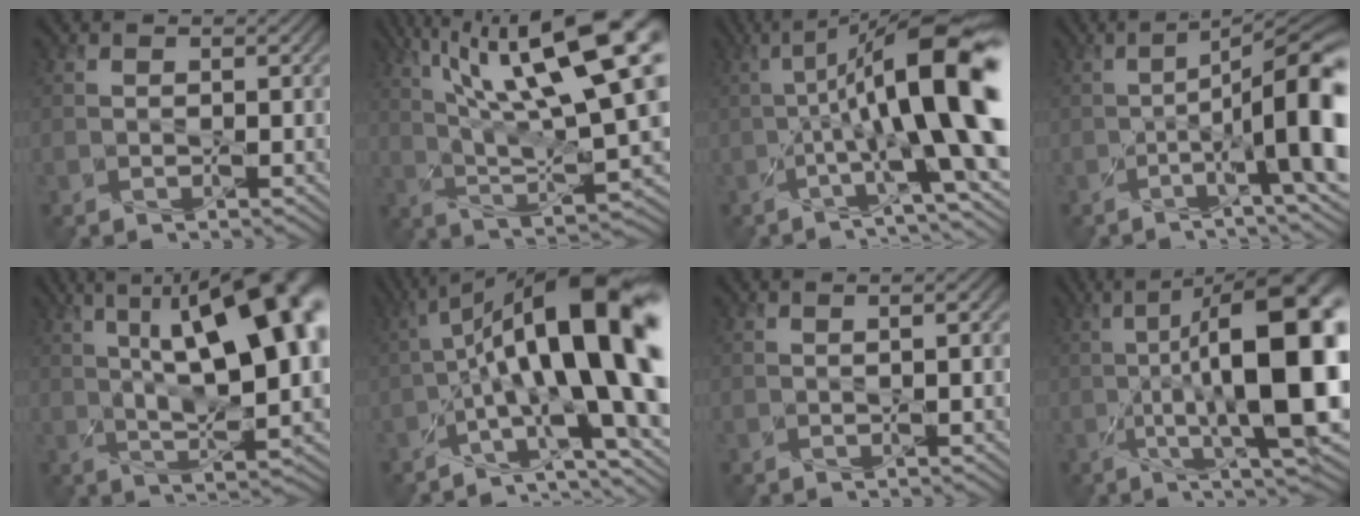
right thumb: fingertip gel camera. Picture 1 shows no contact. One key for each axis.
{"total": 18.1, "fx": 7.8, "fy": 5.2, "fz": 15.4, "tx": -0.270, "ty": 0.025, "tz": 0.127}
{"total": 13.8, "fx": 0.4, "fy": 2.5, "fz": 13.5, "tx": -0.202, "ty": 0.020, "tz": -0.003}
{"total": 11.7, "fx": -1.7, "fy": 2.4, "fz": 11.3, "tx": -0.153, "ty": 0.008, "tz": -0.036}
{"total": 16.7, "fx": 5.2, "fy": 6.5, "fz": 14.5, "tx": -0.209, "ty": 0.039, "tz": 0.061}
{"total": 17.2, "fx": -0.1, "fy": 4.9, "fz": 16.4, "tx": -0.241, "ty": 0.028, "tz": -0.016}
{"total": 1.6, "fx": 0.1, "fy": 0.1, "fz": 1.6, "tx": -0.026, "ty": 0.005, "tz": 0.004}
{"total": 16.0, "fx": 0.3, "fy": 4.4, "fz": 15.4, "tx": -0.227, "ty": 0.017, "tz": -0.002}